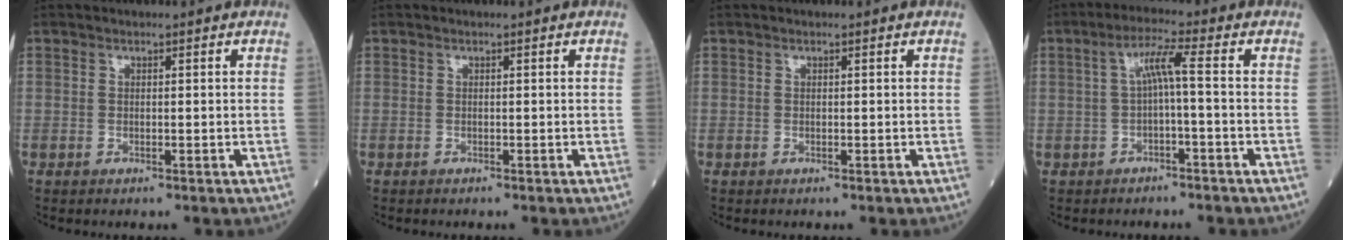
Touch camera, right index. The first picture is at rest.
{"total": 0.0}
{"total": 0.0}
{"total": 4.4, "force": [-0.1, -0.1, 4.4], "torque": [-0.082, 0.019, 0.001]}